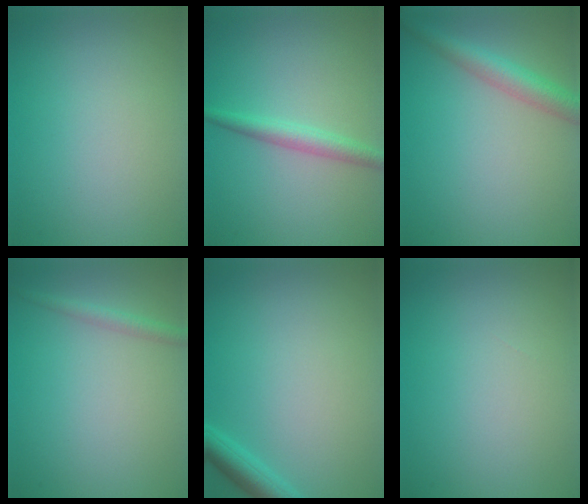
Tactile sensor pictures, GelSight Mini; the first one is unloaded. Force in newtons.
{"total": 2.2, "press": 2.2, "slide": 0.0}
{"total": 3.4, "press": 3.4, "slide": 0.1}
{"total": 1.5, "press": 1.5, "slide": 0.0}
{"total": 2.4, "press": 2.4, "slide": 0.2}
{"total": 0.0}